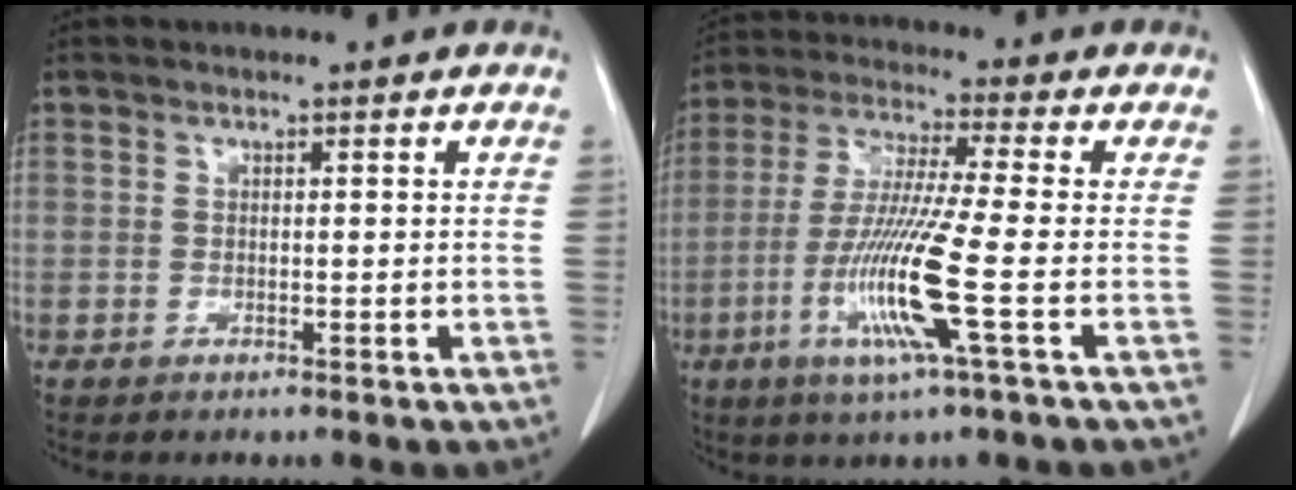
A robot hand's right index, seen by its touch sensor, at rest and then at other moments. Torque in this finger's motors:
{"motor_torque": [1.89, -0.25, 0.89, 0.21]}